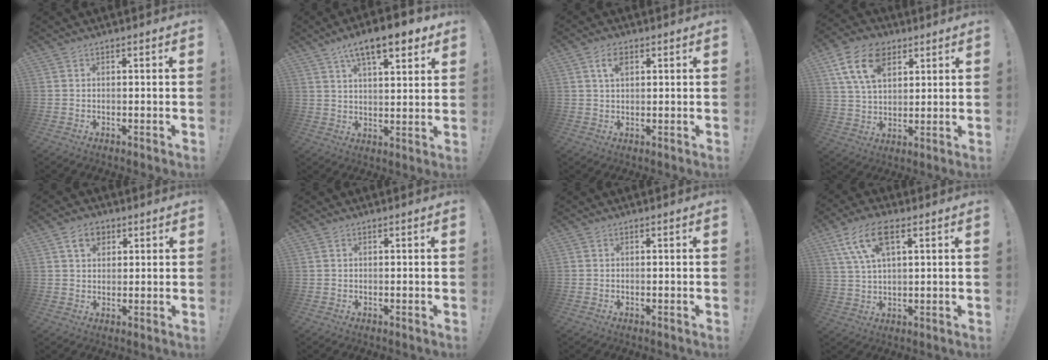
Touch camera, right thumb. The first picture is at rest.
{"total": 12.0, "force": [7.5, 3.7, 8.7], "torque": [-0.129, -0.037, 0.124]}
{"total": 4.7, "force": [2.0, 2.6, 3.4], "torque": [-0.057, 0.001, 0.033]}
{"total": 15.0, "force": [7.4, 9.8, 8.6], "torque": [-0.145, -0.017, 0.141]}
{"total": 6.4, "force": [3.1, 4.7, 2.9], "torque": [-0.043, -0.002, 0.057]}
{"total": 0.0}
{"total": 0.0}
{"total": 11.4, "force": [5.2, 4.9, 8.9], "torque": [-0.172, -0.005, 0.101]}